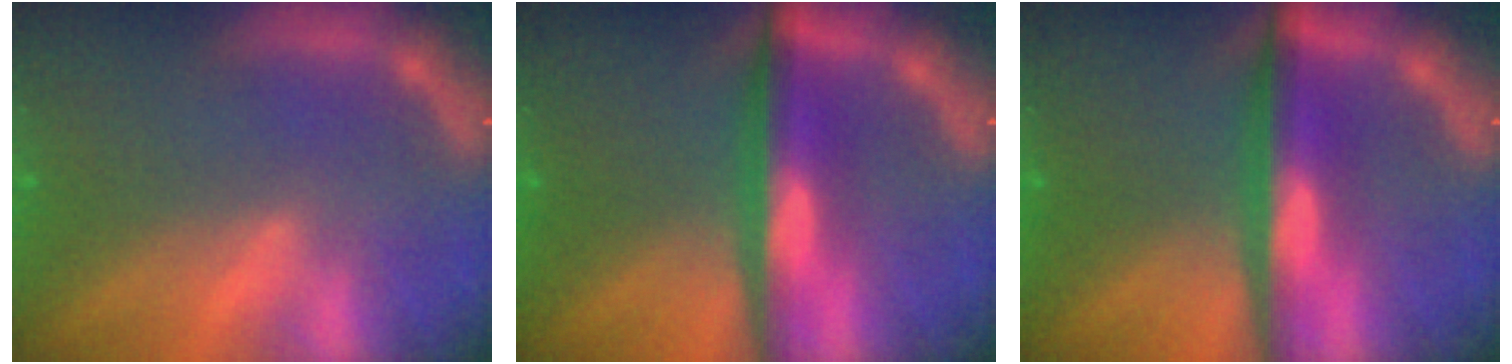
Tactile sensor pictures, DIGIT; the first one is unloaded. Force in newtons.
{"total": 6.0}
{"total": 6.0}